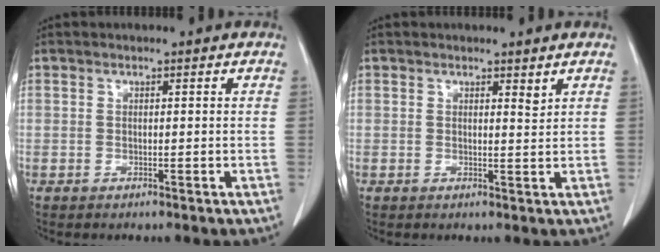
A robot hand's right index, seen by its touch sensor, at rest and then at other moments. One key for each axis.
{"total": 1.2, "fx": 0.9, "fy": 0.2, "fz": 0.7, "tx": -0.011, "ty": -0.008, "tz": 0.015}